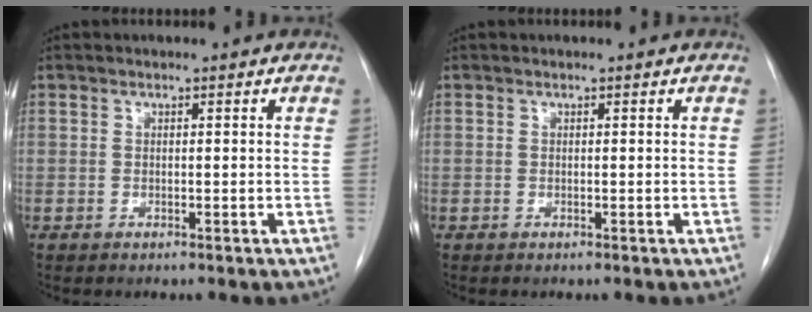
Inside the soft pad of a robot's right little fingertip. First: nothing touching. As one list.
[{"total": 0.0}]